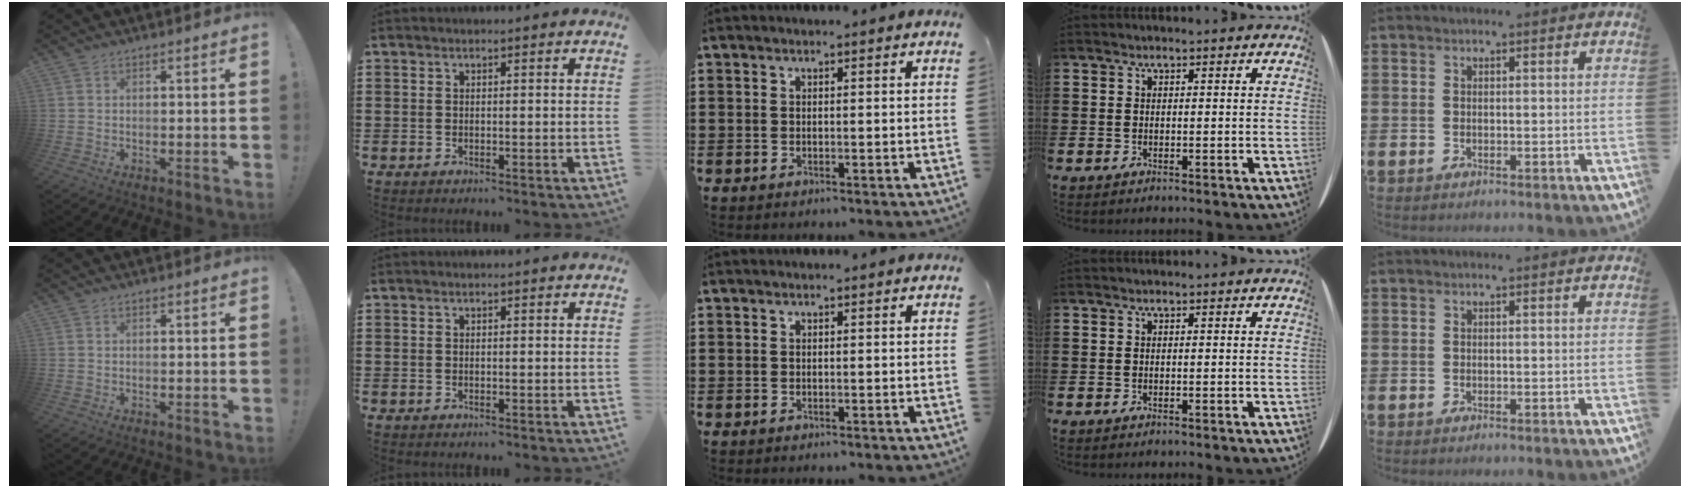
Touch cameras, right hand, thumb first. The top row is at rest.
{}